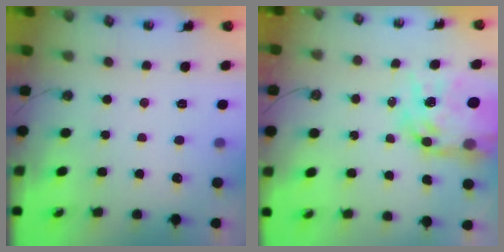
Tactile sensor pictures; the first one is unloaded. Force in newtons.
{"total": 19.2, "press": 19.2, "slide": 1.5}